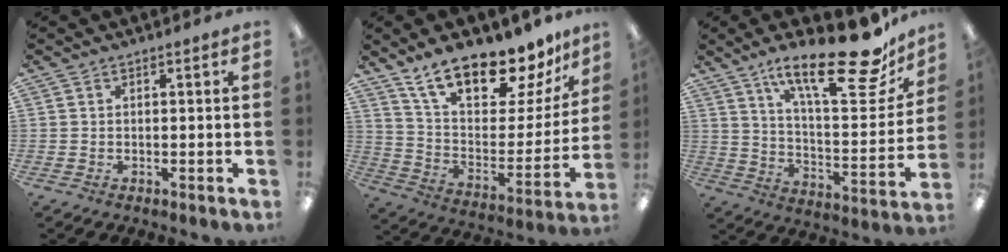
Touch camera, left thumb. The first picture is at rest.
{"total": 21.3, "force": [16.9, 7.1, 10.7], "torque": [-0.181, -0.113, 0.294]}
{"total": 23.6, "force": [16.5, 6.6, 15.6], "torque": [-0.231, -0.109, 0.265]}